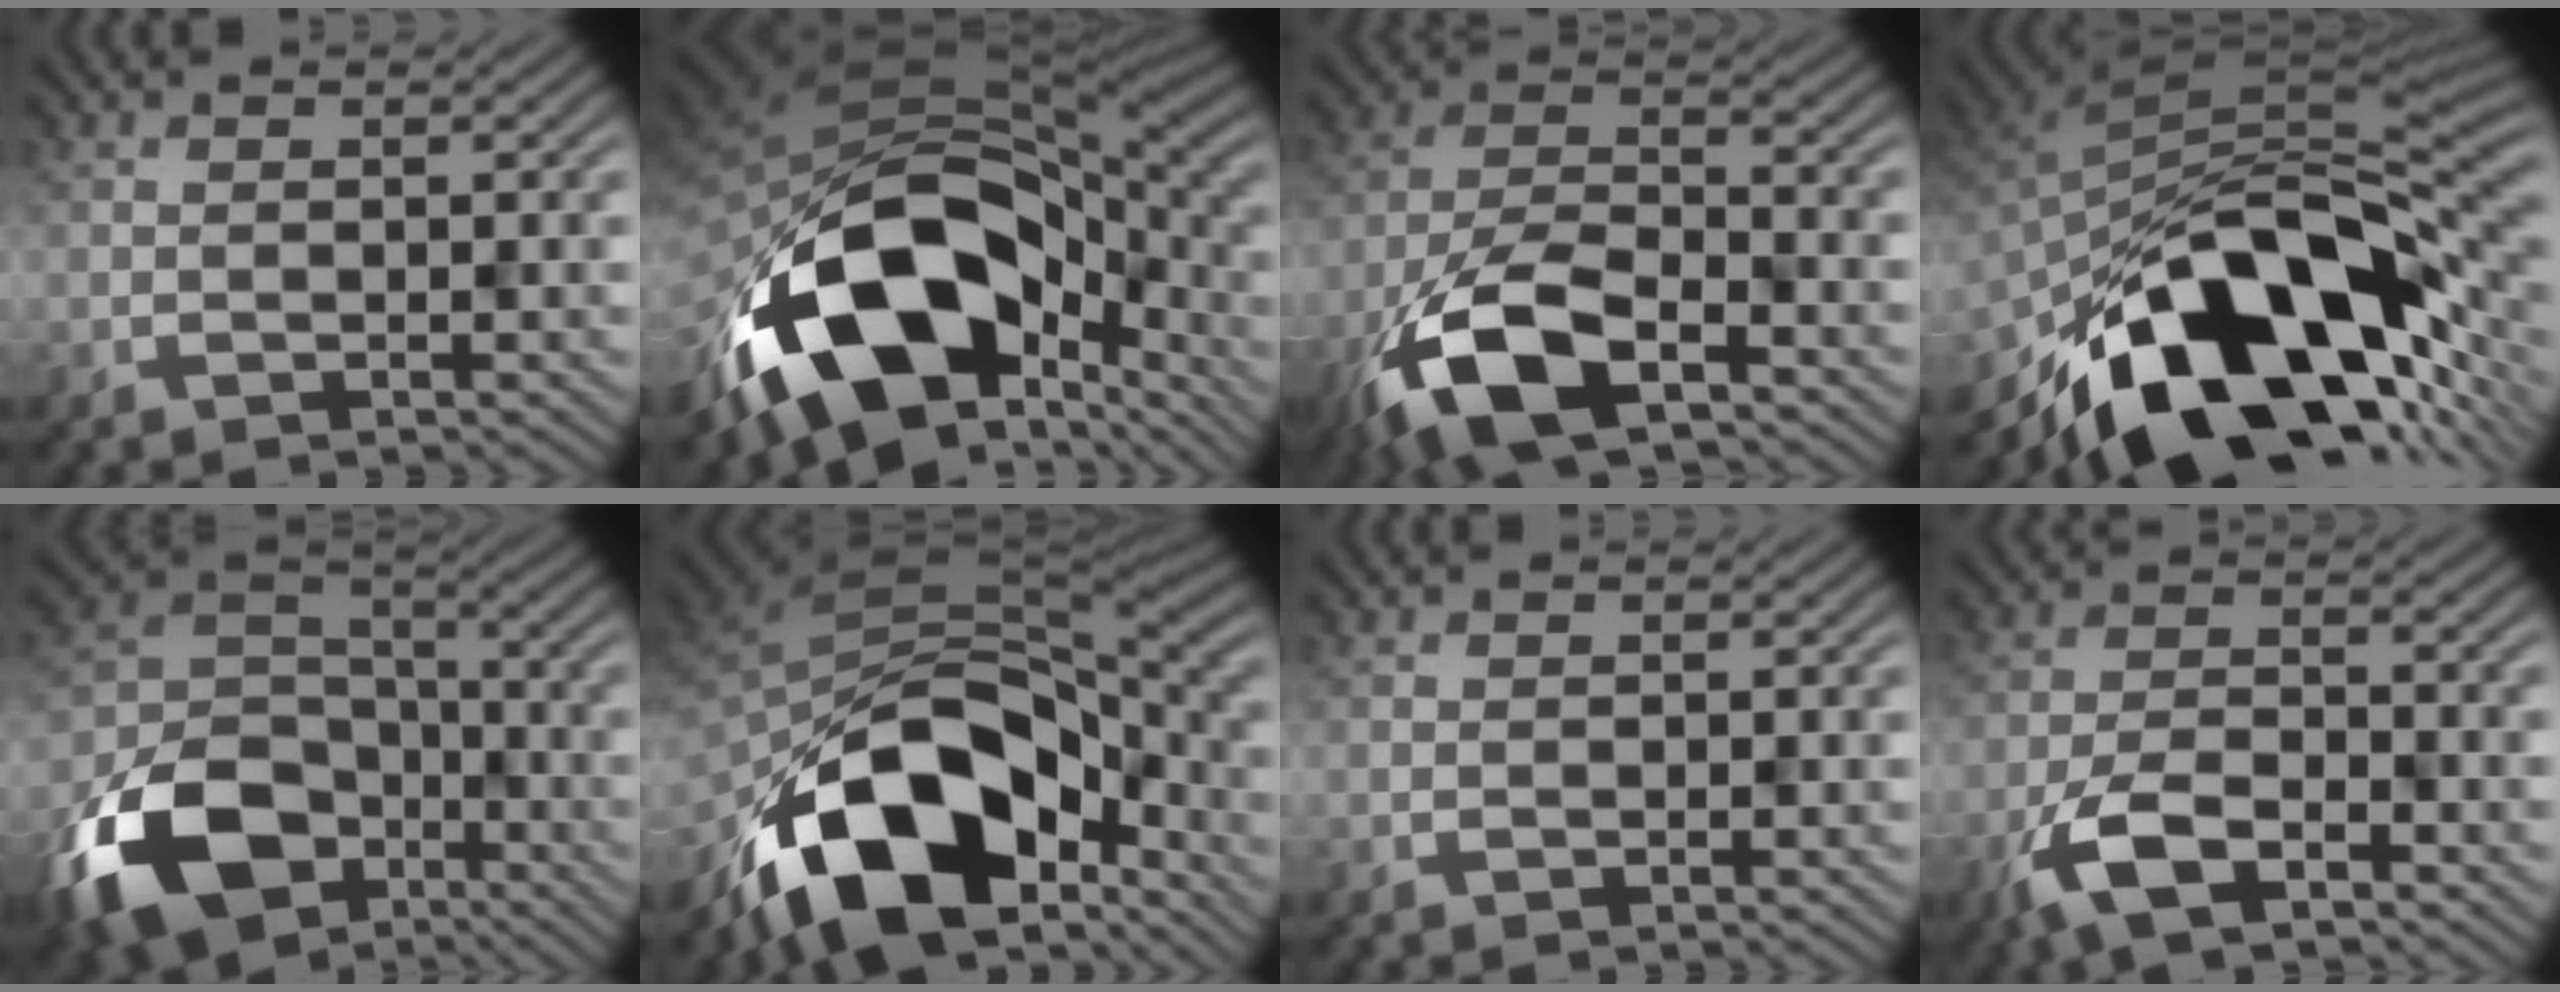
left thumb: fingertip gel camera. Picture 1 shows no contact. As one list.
[{"total": 17.3, "force": [-8.0, 10.6, 11.0], "torque": [-0.211, -0.039, -0.111]}, {"total": 11.8, "force": [-7.3, 5.1, 7.8], "torque": [-0.159, -0.019, -0.145]}, {"total": 16.1, "force": [-8.3, 8.1, 11.2], "torque": [-0.171, -0.015, -0.144]}, {"total": 14.9, "force": [-8.2, 9.7, 7.6], "torque": [-0.178, -0.042, -0.148]}, {"total": 16.6, "force": [-9.5, 9.0, 10.2], "torque": [-0.178, -0.032, -0.145]}, {"total": 0.0}, {"total": 6.9, "force": [-4.9, 2.6, 4.2], "torque": [-0.085, -0.010, -0.093]}]